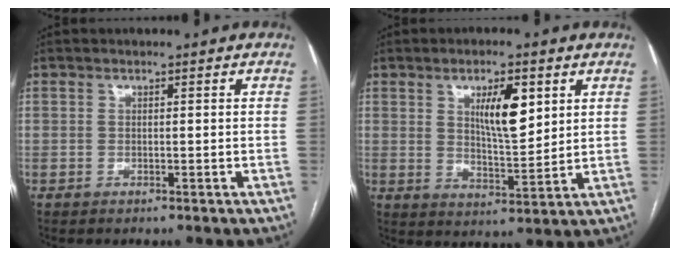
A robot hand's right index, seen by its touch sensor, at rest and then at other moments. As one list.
[{"total": 8.4, "force": [3.3, 2.5, 7.3], "torque": [-0.123, -0.001, 0.060]}]